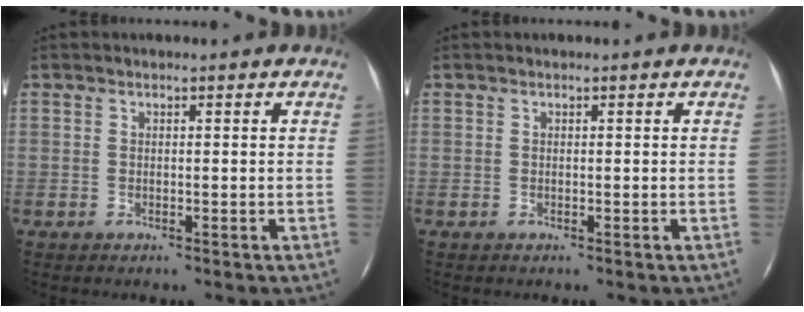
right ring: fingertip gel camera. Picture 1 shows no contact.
{"total": 0.0}